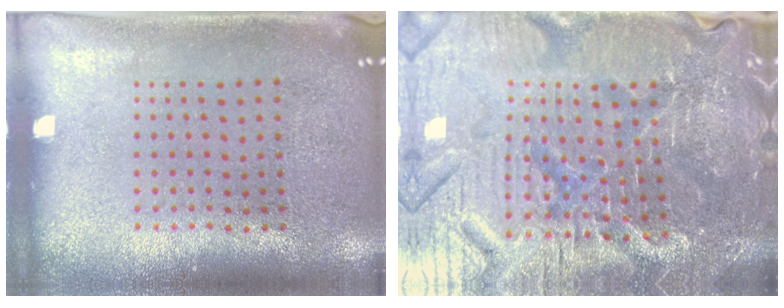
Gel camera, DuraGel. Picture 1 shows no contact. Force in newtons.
{"total": 5.6, "press": 5.3, "slide": 1.7}